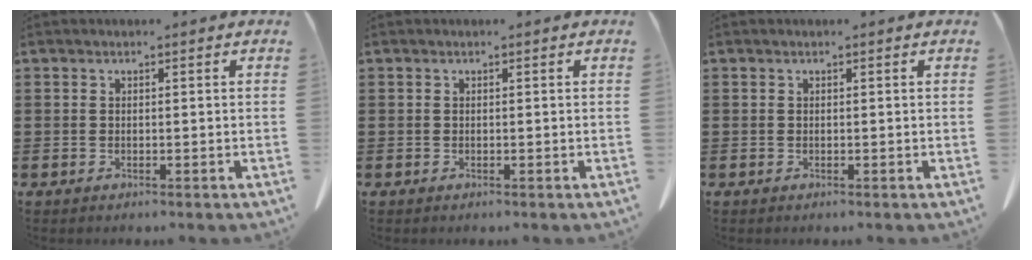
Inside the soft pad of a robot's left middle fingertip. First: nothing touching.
{"total": 0.0}
{"total": 0.0}